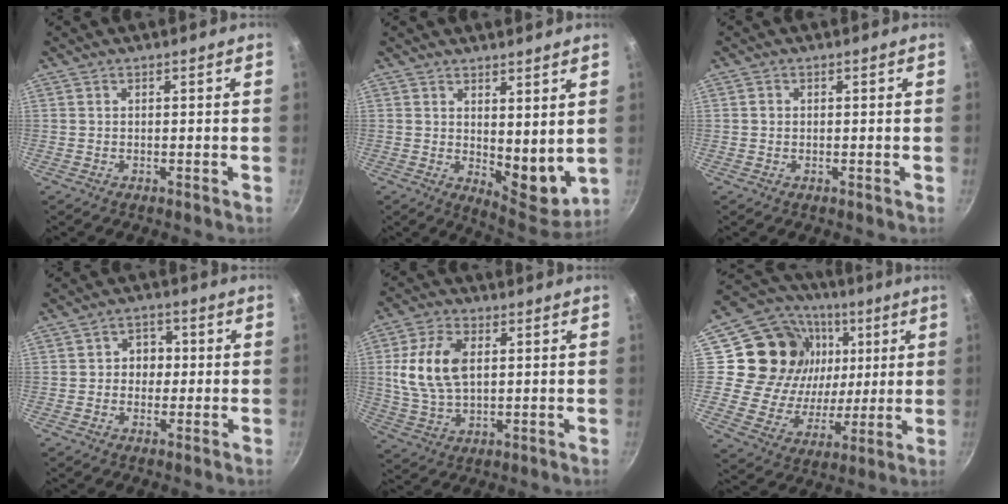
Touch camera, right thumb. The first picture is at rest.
{"total": 9.5, "force": [2.7, 4.6, 7.9], "torque": [-0.083, -0.042, 0.048]}
{"total": 0.9, "force": [0.1, 0.8, 0.3], "torque": [-0.004, 0.004, 0.000]}
{"total": 4.6, "force": [0.0, 4.0, 2.3], "torque": [0.000, 0.008, -0.006]}
{"total": 12.1, "force": [2.2, 7.3, 9.4], "torque": [-0.174, -0.001, 0.042]}
{"total": 22.5, "force": [5.8, 18.5, 11.4], "torque": [-0.184, 0.003, 0.107]}